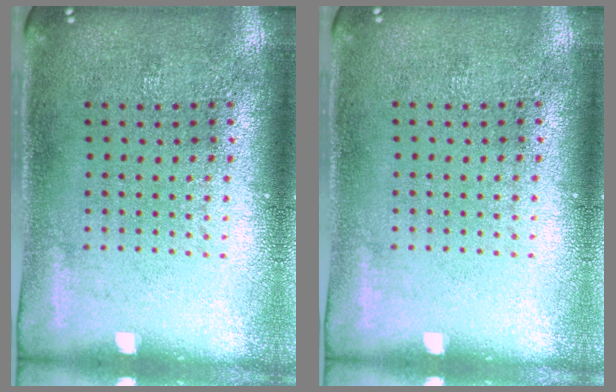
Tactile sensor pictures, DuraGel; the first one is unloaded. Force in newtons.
{"total": 0.0}